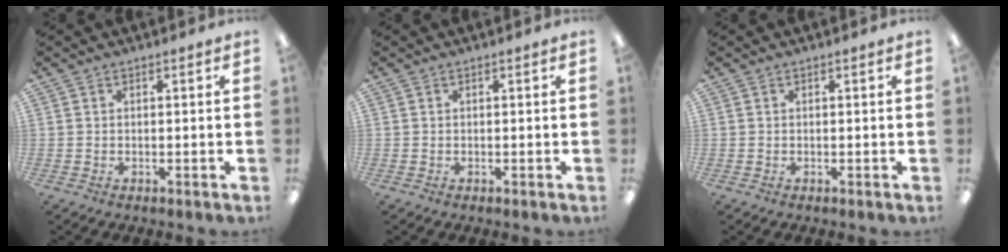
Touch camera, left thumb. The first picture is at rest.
{"total": 0.0}
{"total": 0.0}